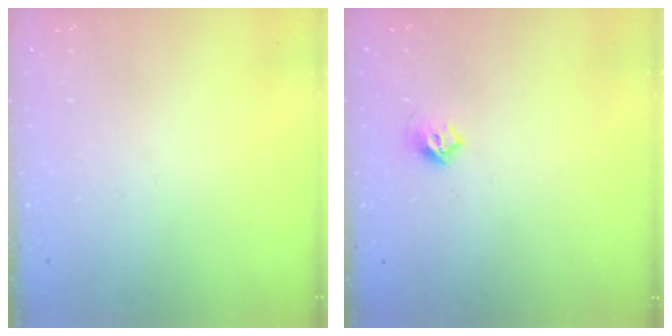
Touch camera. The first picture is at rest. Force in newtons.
{"total": 5.5, "press": 5.3, "slide": 1.2}